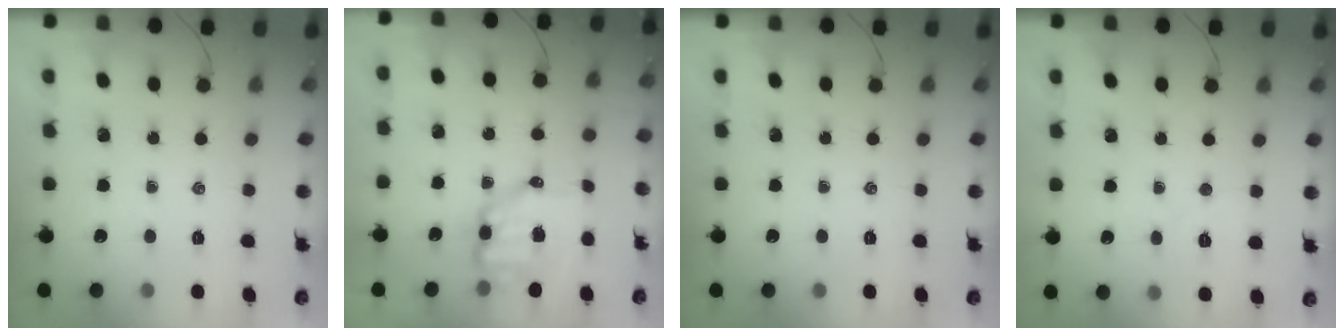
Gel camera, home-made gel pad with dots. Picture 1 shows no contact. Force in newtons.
{"total": 8.0, "press": 7.8, "slide": 1.8}
{"total": 0.0}
{"total": 3.2, "press": 3.1, "slide": 0.8}